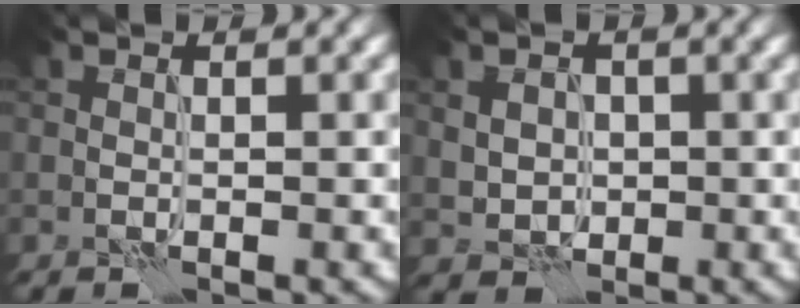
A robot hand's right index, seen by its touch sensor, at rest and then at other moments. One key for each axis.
{"total": 2.0, "fx": 0.0, "fy": 1.8, "fz": 0.8, "tx": -0.019, "ty": -0.002, "tz": 0.005}